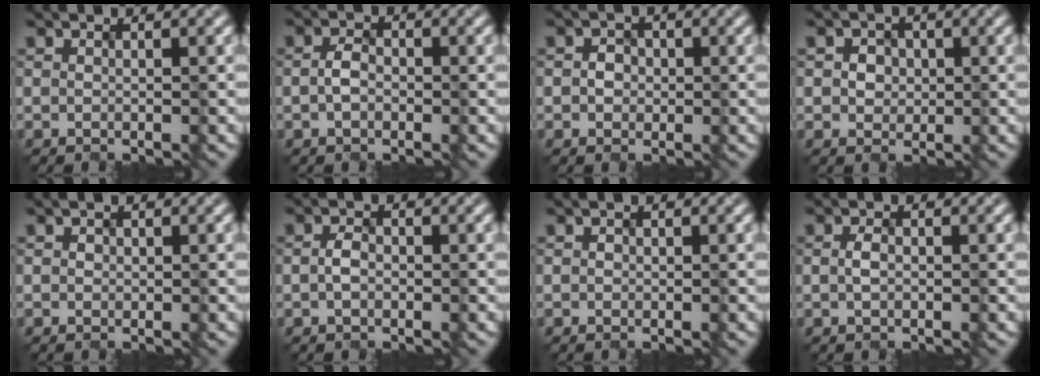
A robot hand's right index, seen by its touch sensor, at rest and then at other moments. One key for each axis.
{"total": 1.7, "fx": -0.5, "fy": 1.2, "fz": 1.1, "tx": -0.025, "ty": 0.000, "tz": -0.008}
{"total": 1.5, "fx": -0.2, "fy": 1.4, "fz": 0.3, "tx": -0.009, "ty": -0.001, "tz": -0.001}
{"total": 2.4, "fx": 0.8, "fy": 2.1, "fz": 0.9, "tx": -0.023, "ty": 0.015, "tz": 0.005}
{"total": 0.0}
{"total": 1.4, "fx": -0.5, "fy": 1.0, "fz": 0.8, "tx": -0.020, "ty": 0.000, "tz": -0.006}
{"total": 0.0}
{"total": 0.9, "fx": -0.3, "fy": 0.5, "fz": 0.6, "tx": -0.019, "ty": -0.001, "tz": -0.001}